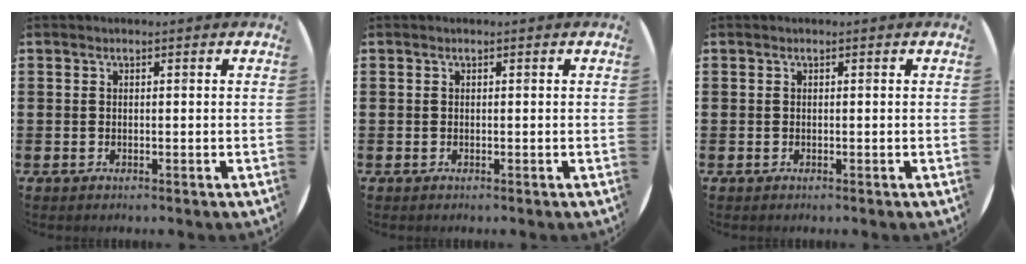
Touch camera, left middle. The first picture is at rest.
{"total": 0.0}
{"total": 0.0}